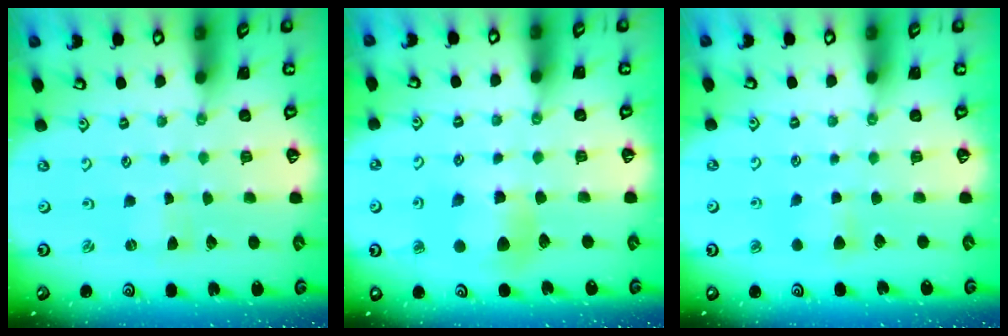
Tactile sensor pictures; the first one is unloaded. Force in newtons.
{"total": 7.8, "press": 7.8, "slide": 0.6}
{"total": 4.5, "press": 4.5, "slide": 0.8}